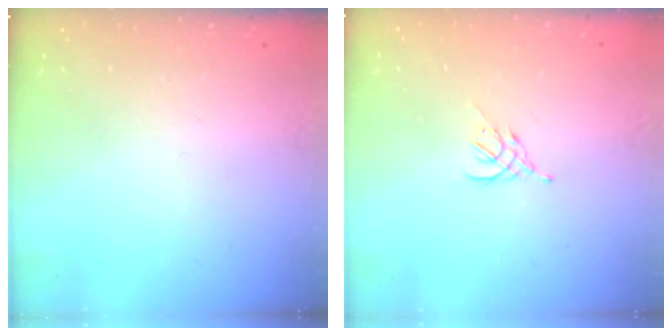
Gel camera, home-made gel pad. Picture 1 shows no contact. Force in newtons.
{"total": 2.6, "press": 2.5, "slide": 0.7}